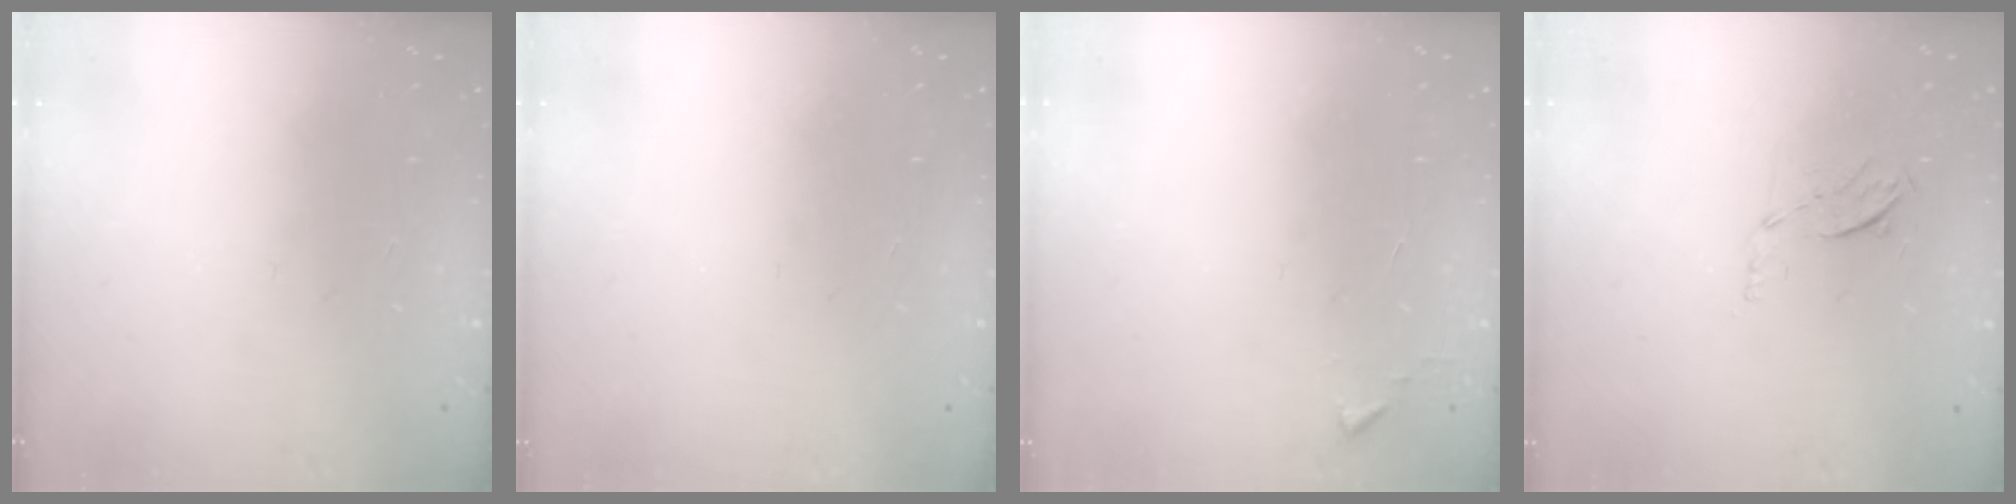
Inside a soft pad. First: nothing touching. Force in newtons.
{"total": 1.5, "press": 1.5, "slide": 0.1}
{"total": 2.7, "press": 2.7, "slide": 0.5}
{"total": 5.7, "press": 5.6, "slide": 1.2}